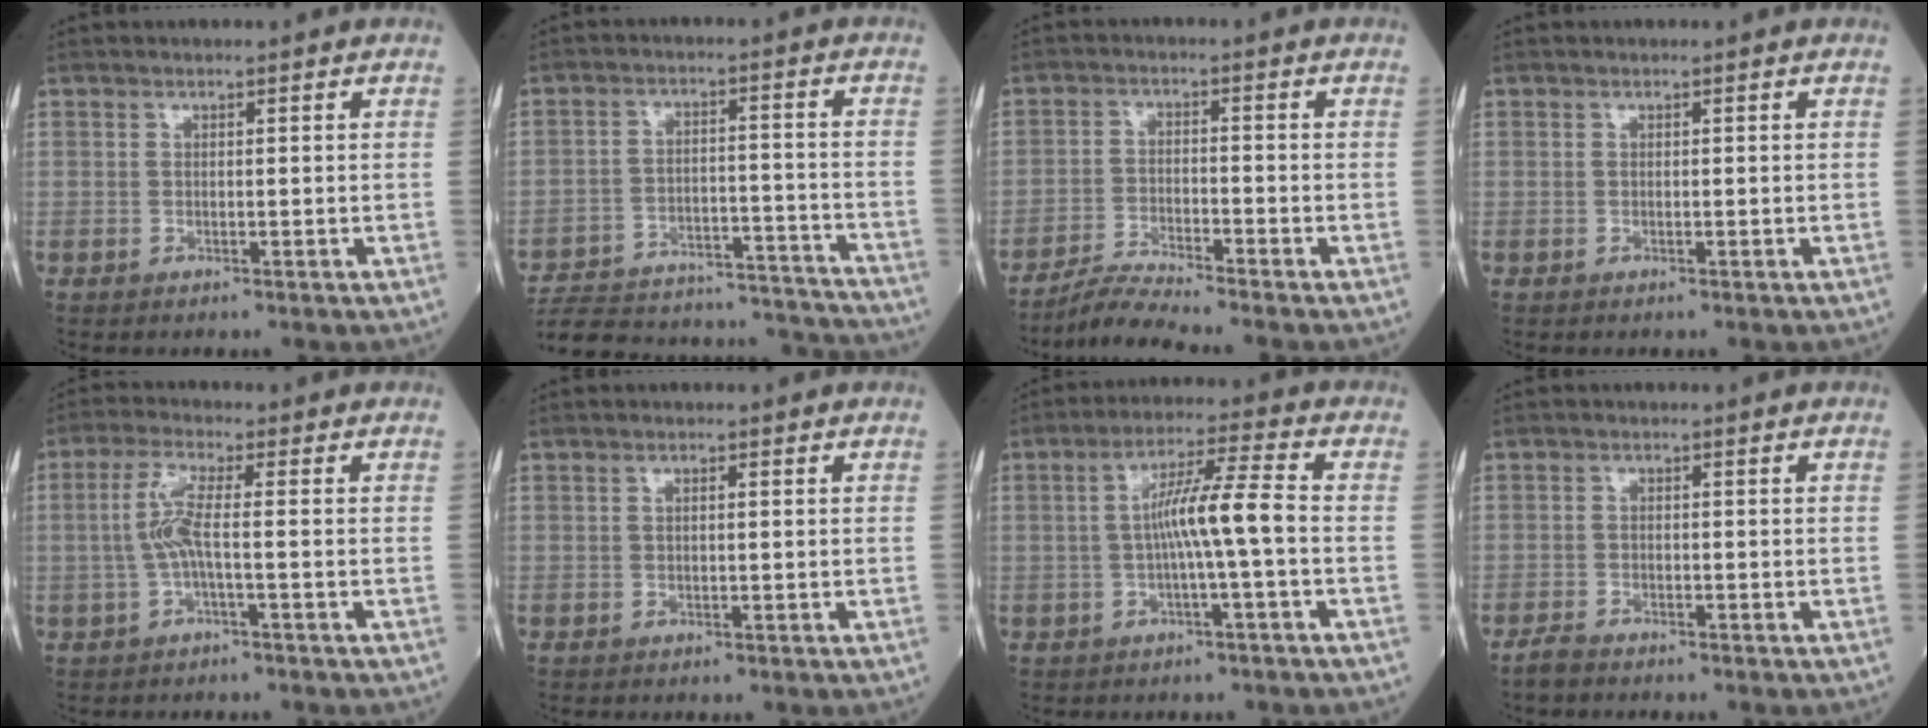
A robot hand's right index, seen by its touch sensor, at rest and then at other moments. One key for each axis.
{"total": 26.3, "fx": -25.1, "fy": 3.5, "fz": 7.0, "tx": -0.105, "ty": -0.004, "tz": -0.341}
{"total": 5.5, "fx": -5.1, "fy": -1.5, "fz": 1.4, "tx": -0.031, "ty": -0.023, "tz": -0.099}
{"total": 0.0}
{"total": 4.8, "fx": -0.5, "fy": 0.2, "fz": 4.8, "tx": -0.107, "ty": 0.009, "tz": -0.012}
{"total": 0.6, "fx": 0.1, "fy": 0.2, "fz": 0.5, "tx": -0.011, "ty": 0.002, "tz": 0.001}
{"total": 7.3, "fx": -0.9, "fy": -0.5, "fz": 7.2, "tx": -0.130, "ty": 0.013, "tz": -0.018}
{"total": 1.9, "fx": -1.8, "fy": 0.2, "fz": 0.4, "tx": -0.015, "ty": -0.004, "tz": -0.034}